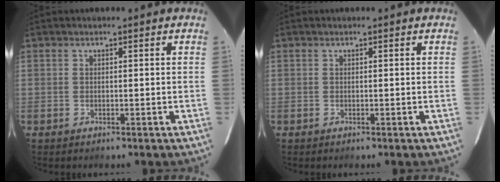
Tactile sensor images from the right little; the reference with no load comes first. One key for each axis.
{"total": 0.0}